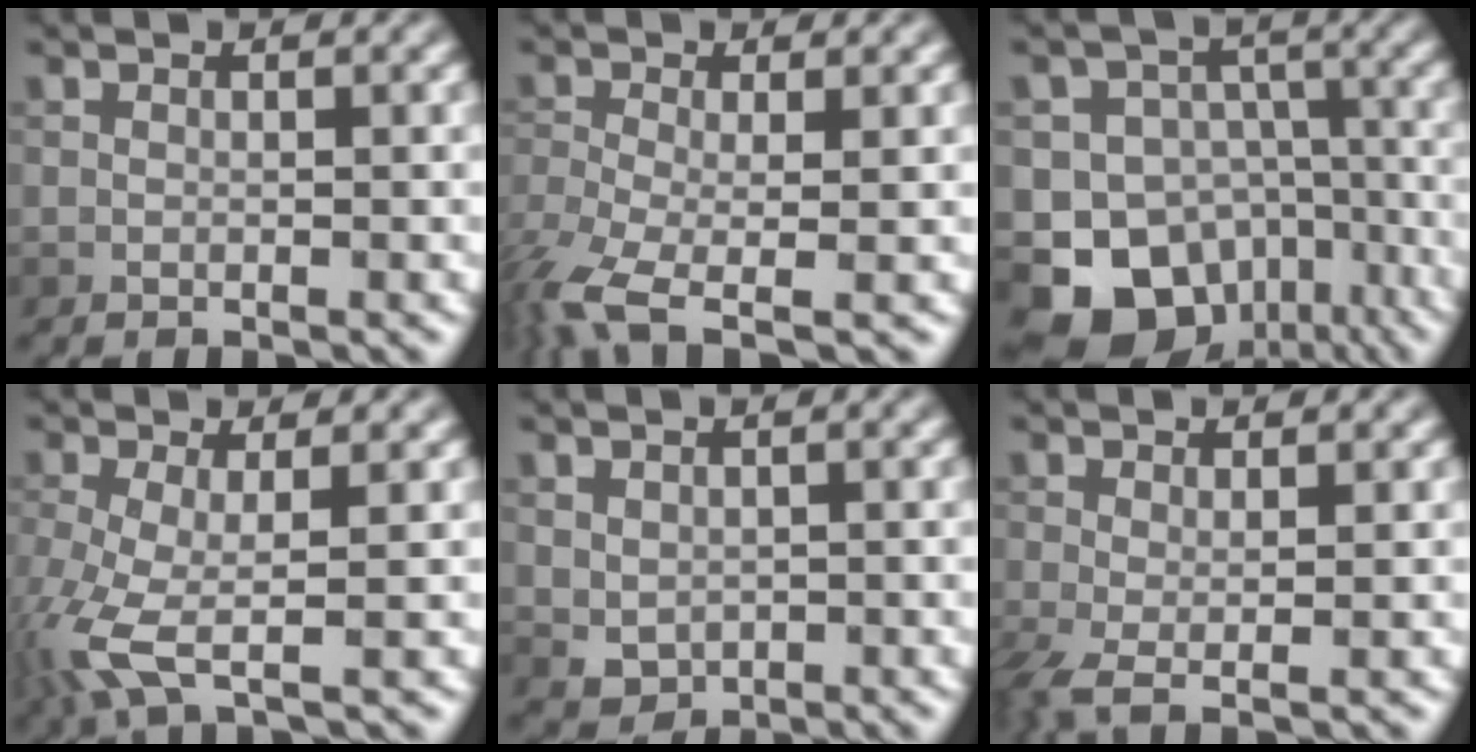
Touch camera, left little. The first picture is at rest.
{"total": 7.0, "force": [-4.2, 2.3, 5.0], "torque": [-0.118, -0.021, -0.090]}
{"total": 12.8, "force": [-7.2, 9.8, 3.8], "torque": [-0.067, -0.018, -0.113]}
{"total": 5.1, "force": [-1.8, 1.5, 4.6], "torque": [-0.124, -0.015, -0.042]}
{"total": 1.7, "force": [0.2, 1.4, 0.8], "torque": [-0.016, -0.008, 0.008]}
{"total": 3.5, "force": [-1.0, 1.3, 3.1], "torque": [-0.076, -0.013, -0.021]}